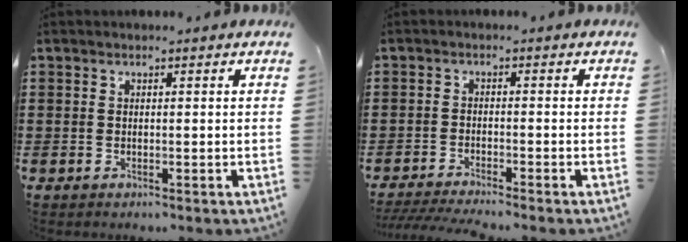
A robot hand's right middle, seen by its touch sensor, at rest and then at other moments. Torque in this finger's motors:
{"motor_torque": [0.02, 0.00, 0.02, 0.02]}